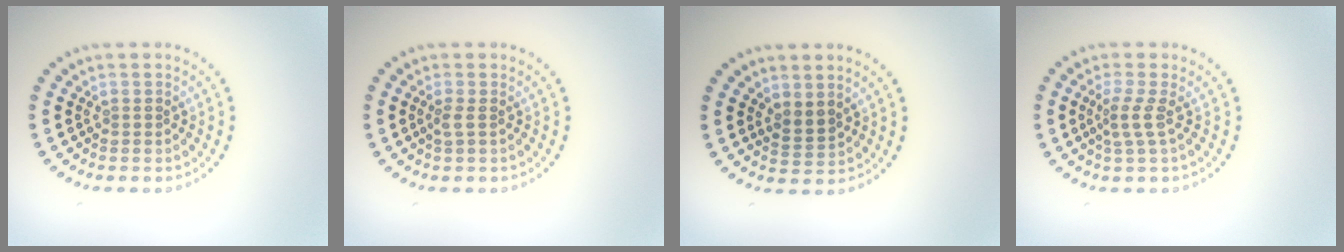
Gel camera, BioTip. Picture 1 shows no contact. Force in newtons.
{"total": 0.9, "press": 0.7, "slide": 0.6}
{"total": 1.6, "press": 1.3, "slide": 0.9}
{"total": 2.0, "press": 1.3, "slide": 1.5}